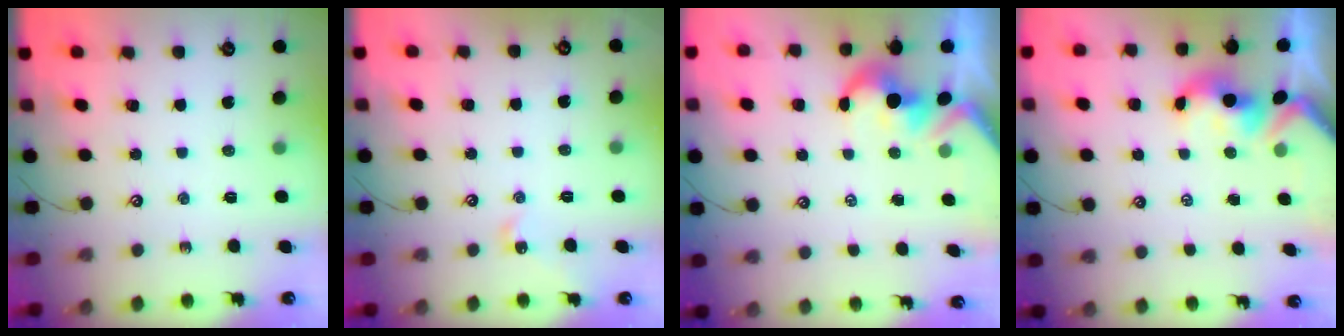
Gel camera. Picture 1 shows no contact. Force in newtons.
{"total": 2.9, "press": 2.8, "slide": 0.5}
{"total": 1.7, "press": 1.4, "slide": 1.0}
{"total": 1.6, "press": 1.4, "slide": 0.7}